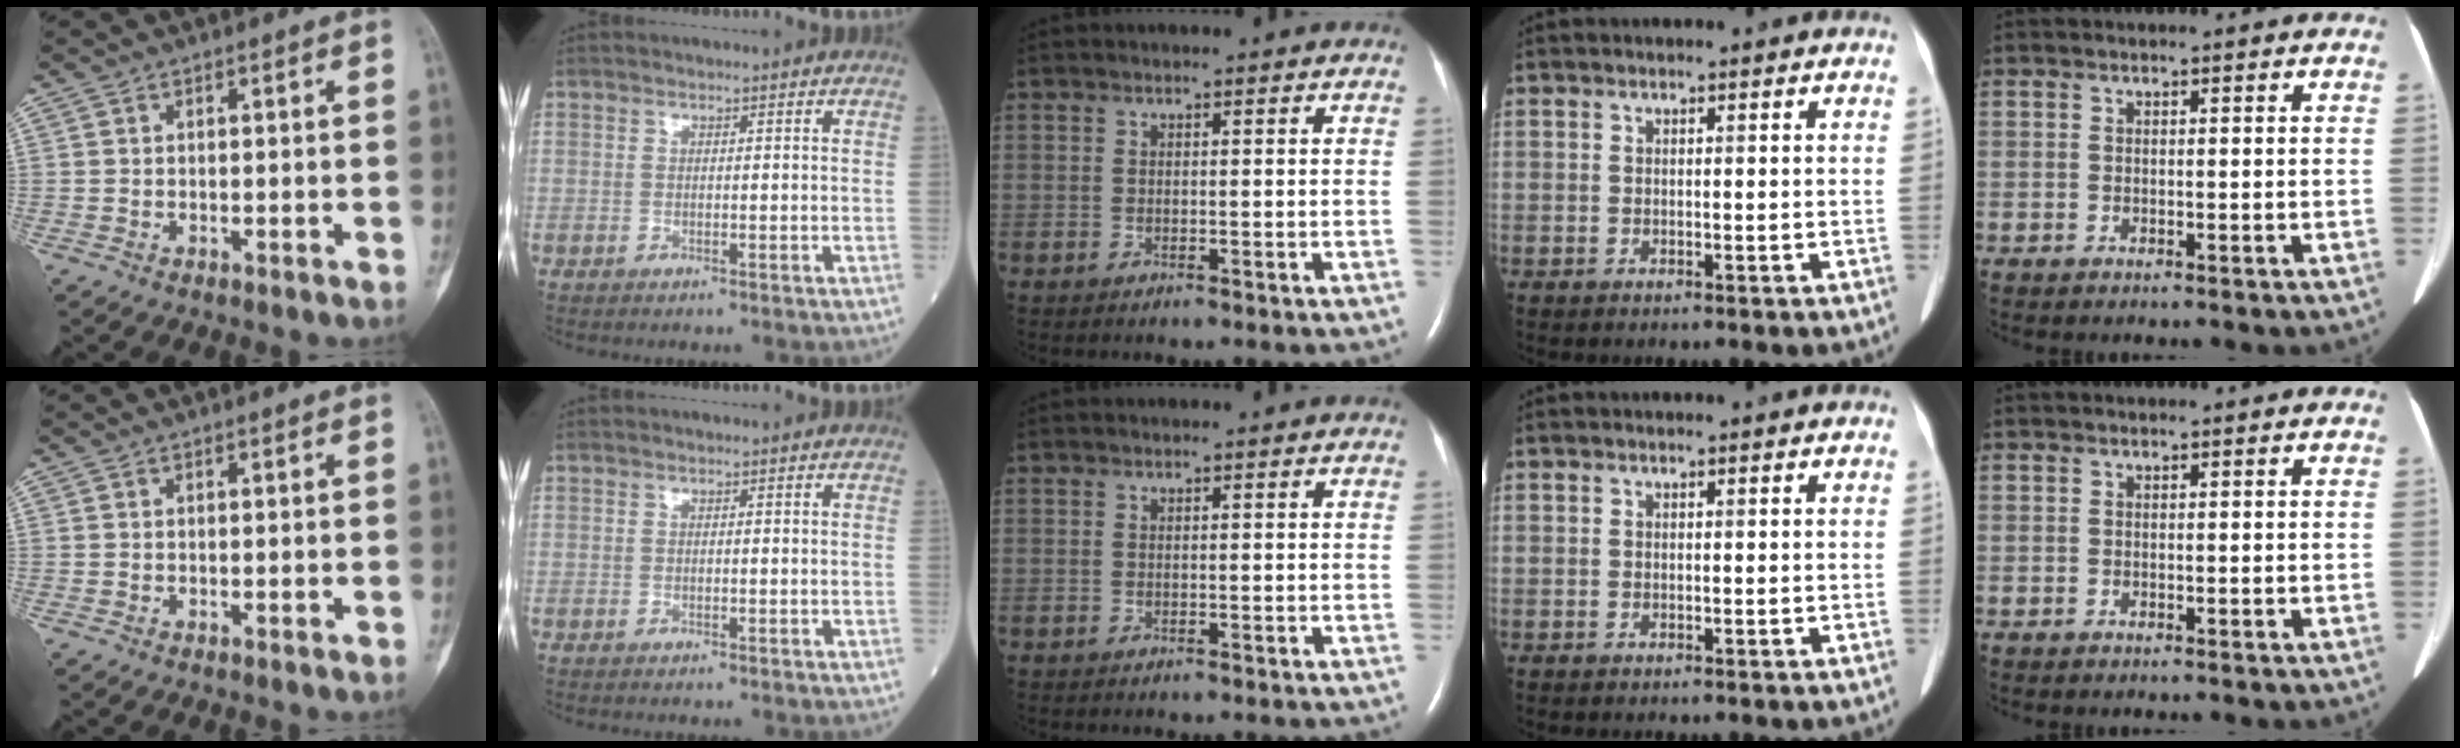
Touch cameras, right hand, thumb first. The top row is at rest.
{}